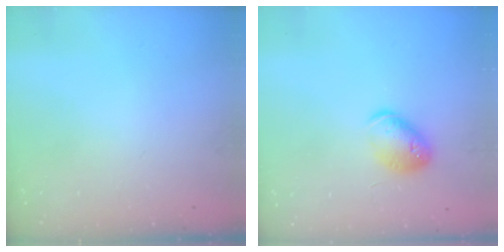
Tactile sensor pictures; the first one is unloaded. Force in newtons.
{"total": 12.9, "press": 12.7, "slide": 2.0}